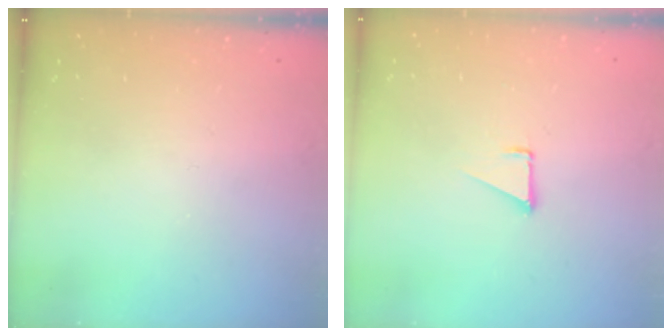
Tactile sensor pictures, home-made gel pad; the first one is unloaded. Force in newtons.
{"total": 1.6, "press": 1.5, "slide": 0.1}